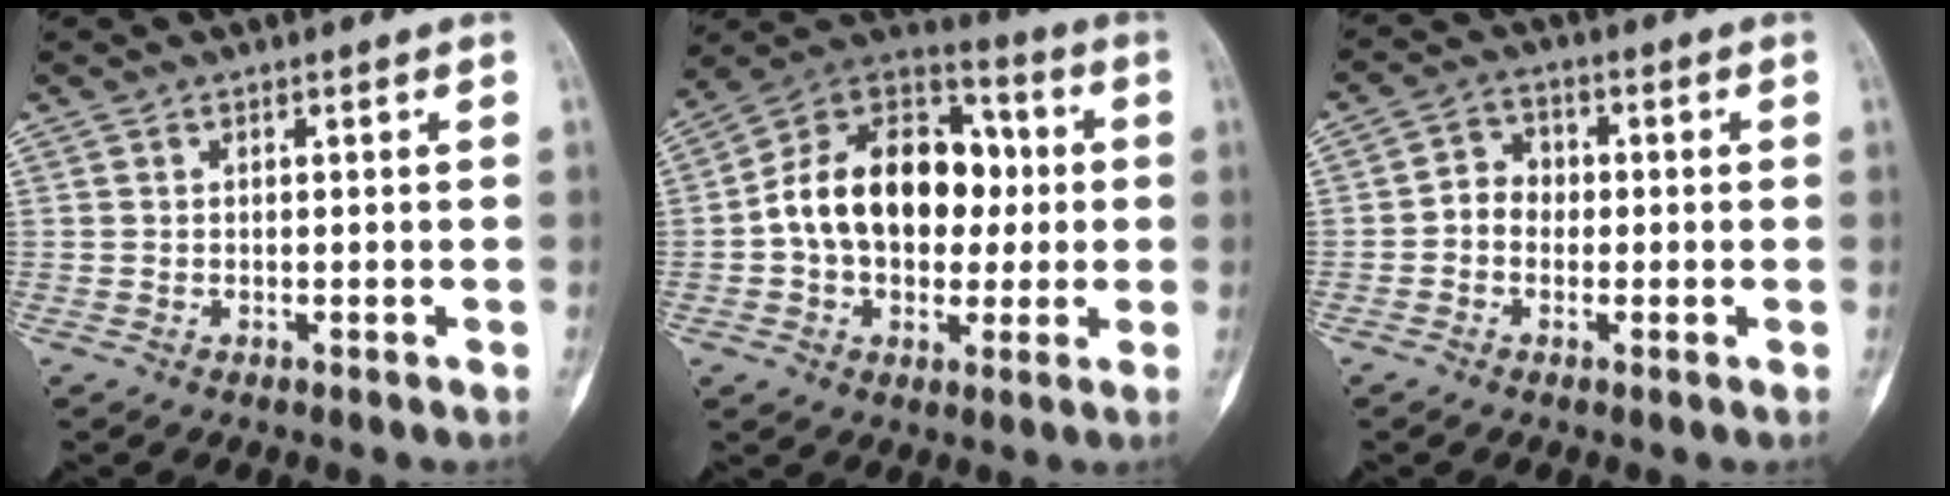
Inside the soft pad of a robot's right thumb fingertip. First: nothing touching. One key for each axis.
{"total": 20.4, "fx": 0.5, "fy": 14.1, "fz": 14.7, "tx": -0.202, "ty": 0.036, "tz": 0.002}
{"total": 4.6, "fx": -0.7, "fy": 4.0, "fz": 2.2, "tx": -0.010, "ty": 0.019, "tz": -0.025}